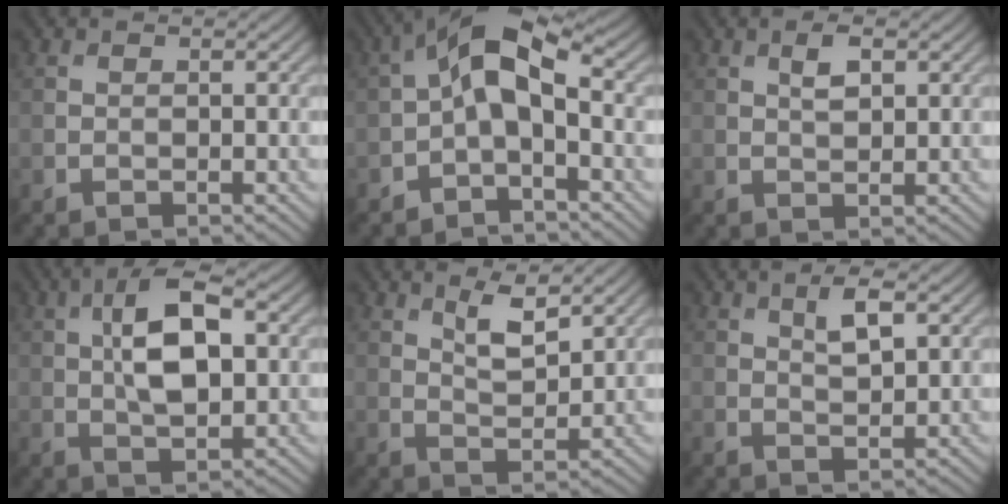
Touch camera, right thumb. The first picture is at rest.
{"total": 7.1, "force": [-0.6, 3.5, 6.1], "torque": [-0.114, 0.018, -0.023]}
{"total": 2.4, "force": [1.0, 1.0, 2.0], "torque": [-0.038, 0.000, 0.018]}
{"total": 8.9, "force": [1.5, 4.0, 7.8], "torque": [-0.146, 0.013, 0.018]}
{"total": 4.4, "force": [2.6, 1.4, 3.2], "torque": [-0.072, -0.006, 0.051]}
{"total": 3.6, "force": [1.6, 1.2, 2.9], "torque": [-0.058, 0.000, 0.030]}